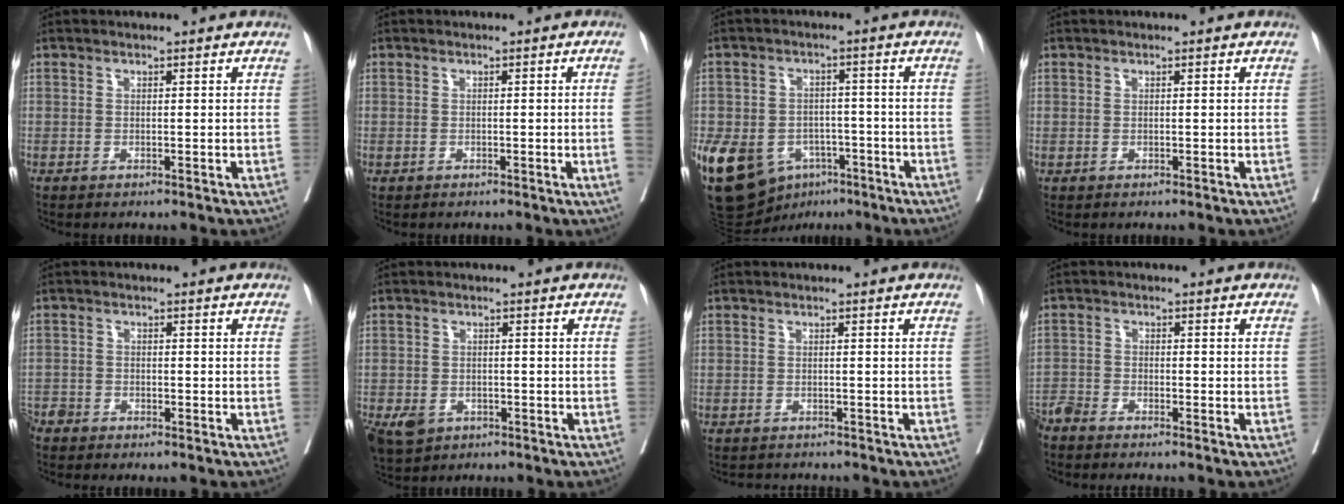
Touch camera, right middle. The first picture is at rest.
{"total": 2.1, "force": [-0.1, -1.1, 1.8], "torque": [-0.024, -0.001, 0.001]}
{"total": 16.8, "force": [-8.0, 12.1, 8.6], "torque": [-0.202, 0.006, -0.119]}
{"total": 0.0}
{"total": 2.8, "force": [-2.6, 0.9, 0.5], "torque": [-0.004, -0.004, -0.049]}
{"total": 6.0, "force": [-3.2, 4.4, 2.4], "torque": [-0.048, -0.003, -0.045]}
{"total": 3.1, "force": [-2.9, 1.1, 0.2], "torque": [0.002, -0.003, -0.043]}
{"total": 4.7, "force": [-4.5, 0.3, 1.4], "torque": [-0.016, -0.009, -0.083]}